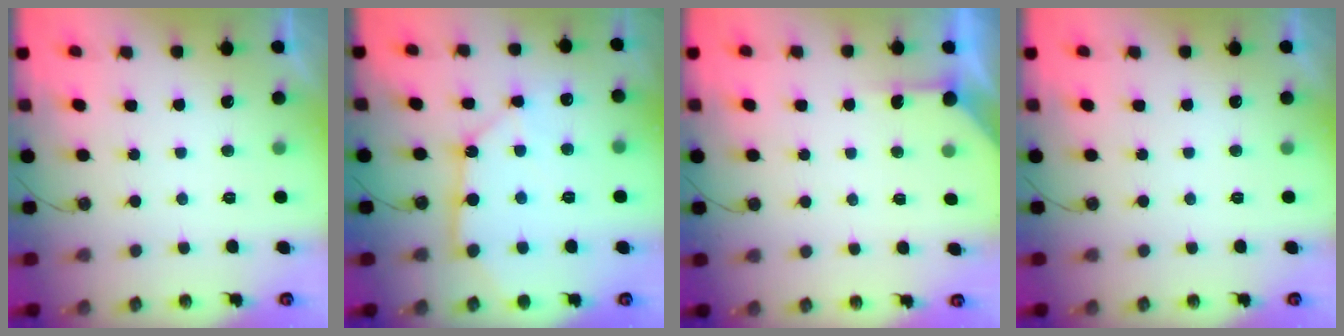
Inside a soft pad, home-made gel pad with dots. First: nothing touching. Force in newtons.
{"total": 12.6, "press": 12.5, "slide": 1.3}
{"total": 2.3, "press": 2.2, "slide": 0.3}
{"total": 0.0}